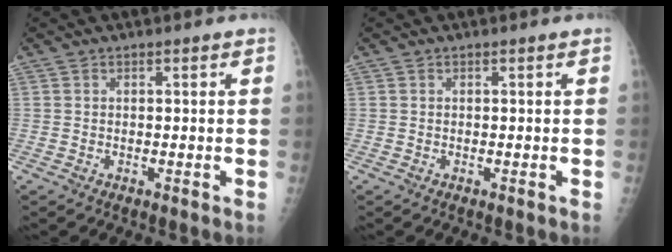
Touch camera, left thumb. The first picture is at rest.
{"total": 0.0}